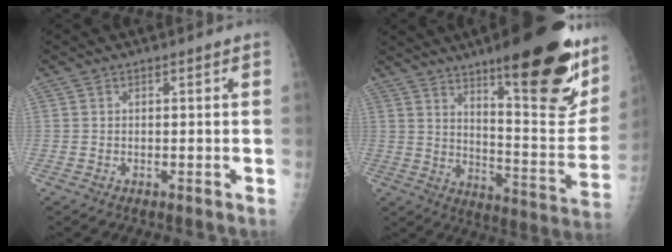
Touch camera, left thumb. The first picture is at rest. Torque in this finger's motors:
{"motor_torque": [2.66, 1.29, 1.58, -1.19, 0.31]}